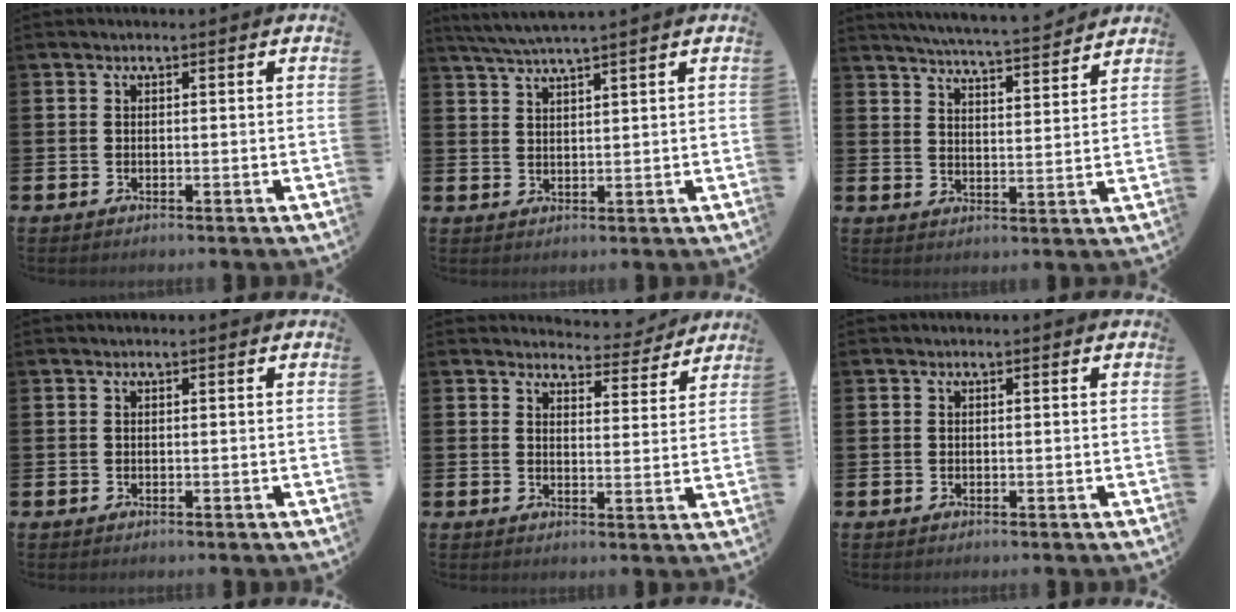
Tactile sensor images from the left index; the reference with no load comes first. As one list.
[{"total": 3.6, "force": [3.4, -0.6, 1.2], "torque": [-0.039, -0.006, 0.063]}, {"total": 5.8, "force": [5.7, -0.2, 1.1], "torque": [-0.037, -0.042, 0.100]}, {"total": 0.0}, {"total": 4.2, "force": [4.1, 1.0, 0.0], "torque": [0.002, -0.034, 0.068]}, {"total": 0.0}]